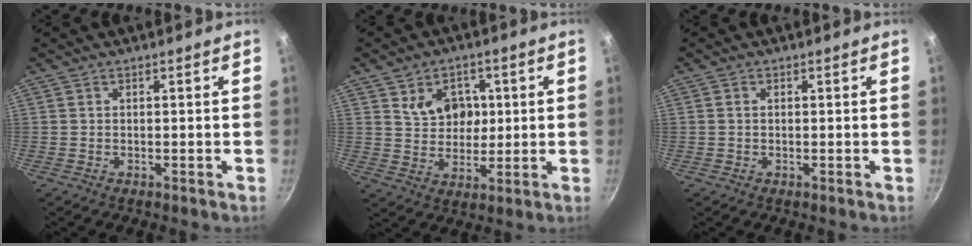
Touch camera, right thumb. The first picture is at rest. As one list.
[{"total": 8.7, "force": [2.4, 6.9, 4.7], "torque": [-0.041, -0.011, 0.043]}, {"total": 0.8, "force": [0.1, 0.6, 0.5], "torque": [-0.009, 0.003, 0.000]}]